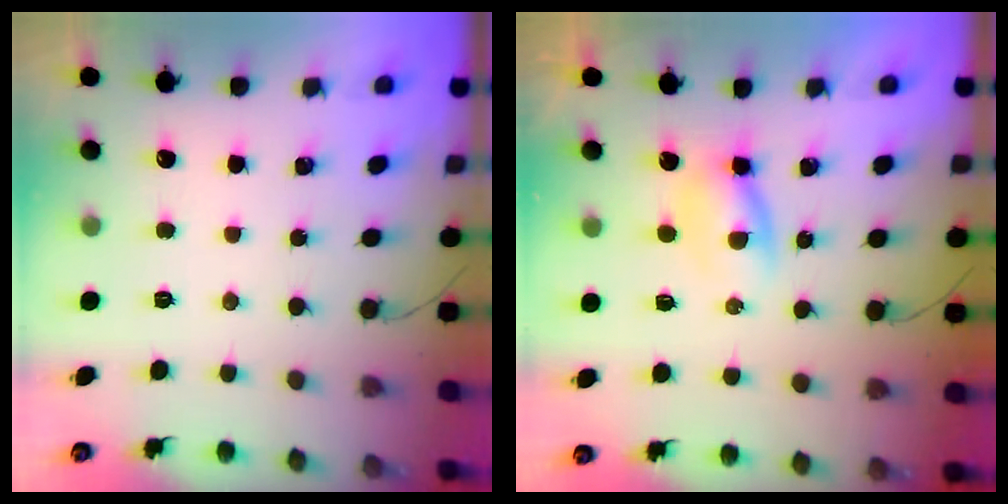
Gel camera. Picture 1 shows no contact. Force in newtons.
{"total": 2.2, "press": 2.0, "slide": 1.1}